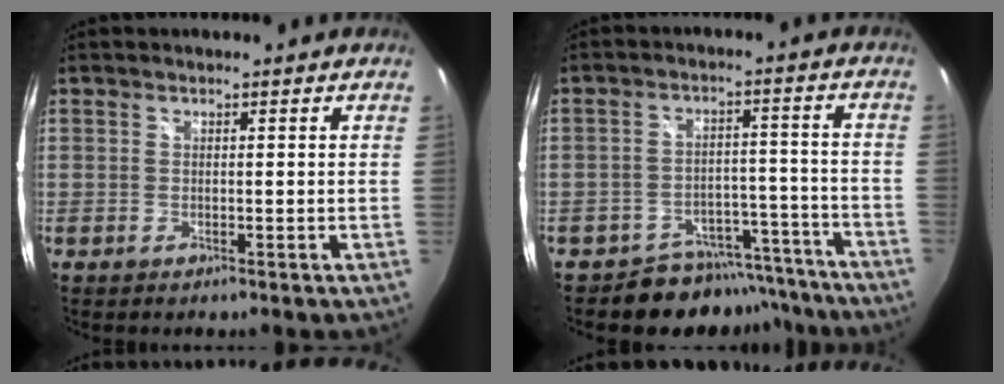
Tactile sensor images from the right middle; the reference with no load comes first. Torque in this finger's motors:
{"motor_torque": [-0.39, -0.35, 0.02, -0.01]}